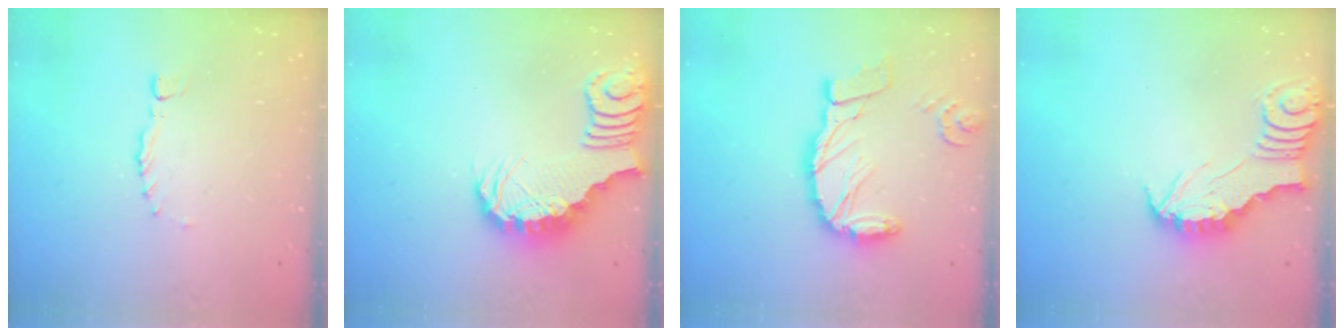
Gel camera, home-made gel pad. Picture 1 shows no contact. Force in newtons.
{"total": 2.6, "press": 2.5, "slide": 0.5}
{"total": 15.2, "press": 15.0, "slide": 2.4}
{"total": 3.0, "press": 3.0, "slide": 0.3}